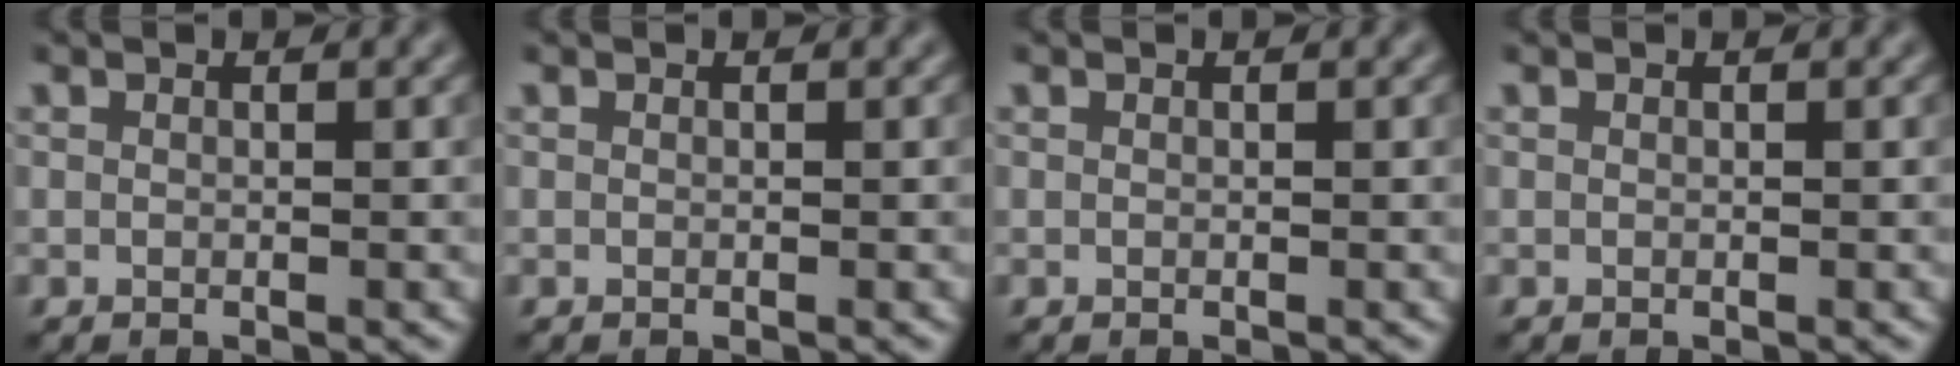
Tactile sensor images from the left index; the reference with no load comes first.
{"total": 0.0}
{"total": 0.0}
{"total": 0.0}